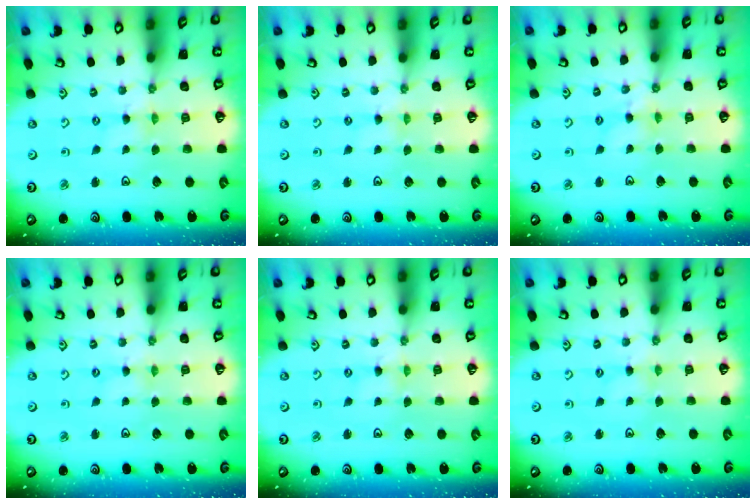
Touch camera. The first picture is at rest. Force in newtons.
{"total": 0.0}
{"total": 3.9, "press": 3.9, "slide": 0.4}
{"total": 2.1, "press": 2.1, "slide": 0.3}
{"total": 0.0}
{"total": 1.6, "press": 1.6, "slide": 0.3}